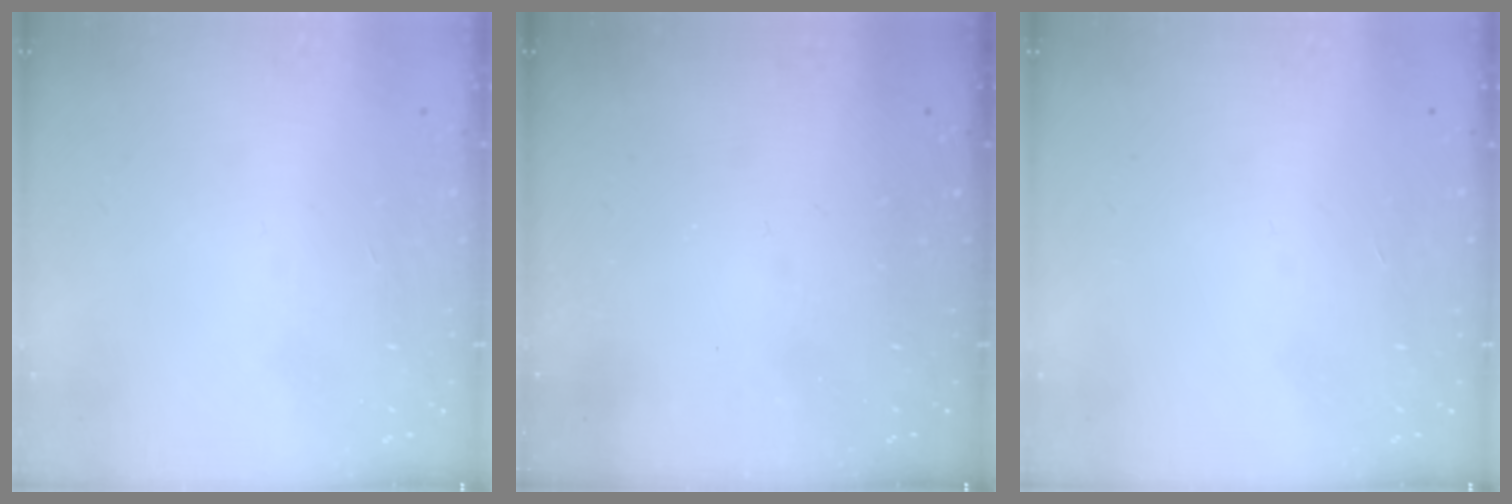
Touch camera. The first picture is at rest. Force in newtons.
{"total": 0.0}
{"total": 0.0}